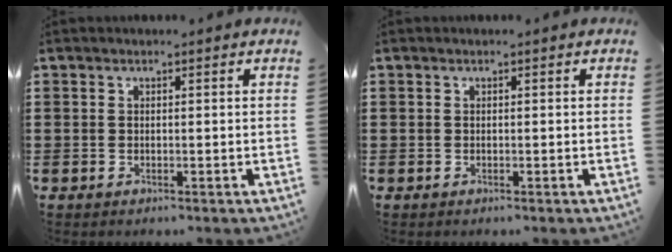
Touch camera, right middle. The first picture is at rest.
{"total": 0.0}